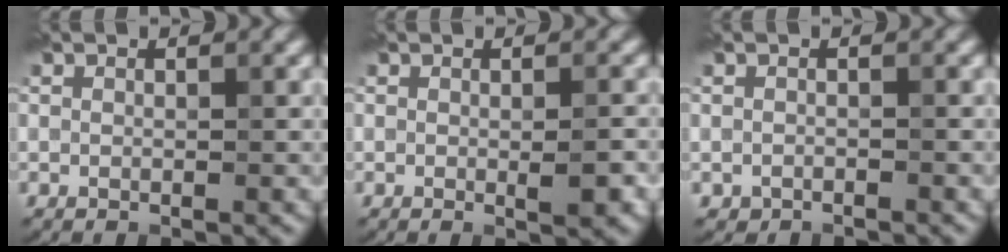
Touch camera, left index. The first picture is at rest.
{"total": 1.8, "force": [-0.2, 0.3, 1.8], "torque": [-0.026, -0.006, -0.002]}
{"total": 1.0, "force": [-0.9, 0.4, 0.0], "torque": [0.000, -0.006, -0.016]}